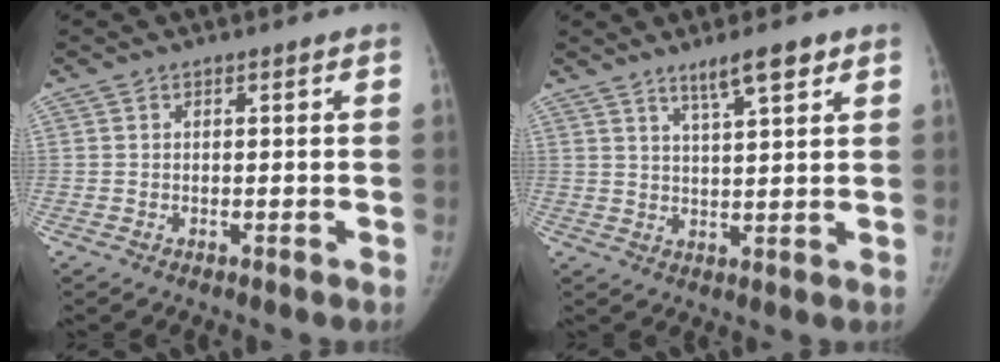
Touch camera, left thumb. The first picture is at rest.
{"total": 6.2, "force": [4.1, 1.0, 4.5], "torque": [-0.069, -0.021, 0.071]}